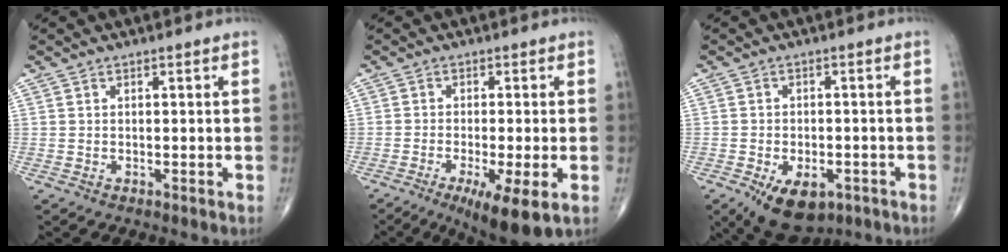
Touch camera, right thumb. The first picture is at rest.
{"total": 9.8, "force": [-4.2, 1.9, 8.7], "torque": [-0.140, -0.015, -0.066]}
{"total": 10.3, "force": [-5.1, 5.9, 6.6], "torque": [-0.091, 0.009, -0.068]}